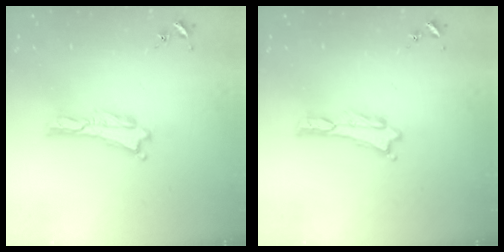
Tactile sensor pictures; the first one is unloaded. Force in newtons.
{"total": 0.0}